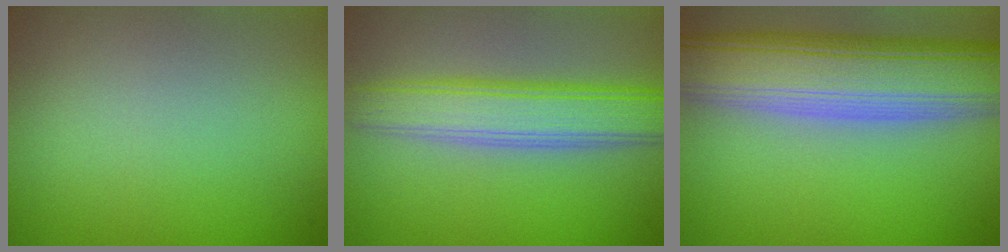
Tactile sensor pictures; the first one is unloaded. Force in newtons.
{"total": 5.4, "press": 5.4, "slide": 0.3}
{"total": 11.1, "press": 11.0, "slide": 0.8}